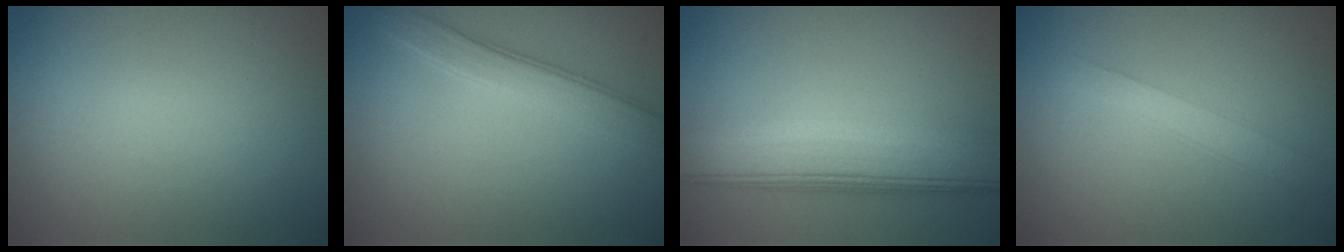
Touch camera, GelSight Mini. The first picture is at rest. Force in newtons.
{"total": 3.4, "press": 3.4, "slide": 0.1}
{"total": 8.0, "press": 7.9, "slide": 0.5}
{"total": 2.0, "press": 2.0, "slide": 0.1}